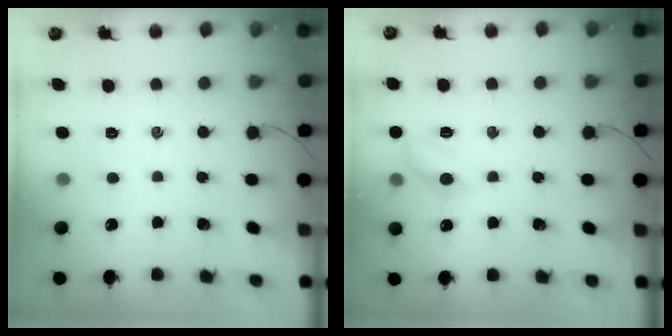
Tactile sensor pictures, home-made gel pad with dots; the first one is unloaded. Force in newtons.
{"total": 6.2, "press": 6.1, "slide": 0.9}